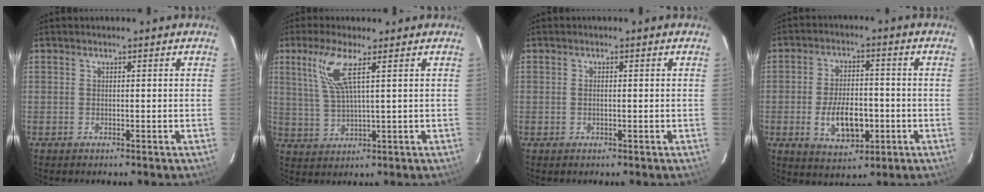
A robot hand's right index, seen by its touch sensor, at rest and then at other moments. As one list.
[{"total": 7.5, "force": [3.4, 1.0, 6.6], "torque": [-0.145, 0.001, 0.075]}, {"total": 0.9, "force": [-0.1, 0.2, 0.9], "torque": [-0.019, 0.001, -0.003]}, {"total": 10.1, "force": [-2.7, 5.2, 8.2], "torque": [-0.160, 0.000, -0.035]}]